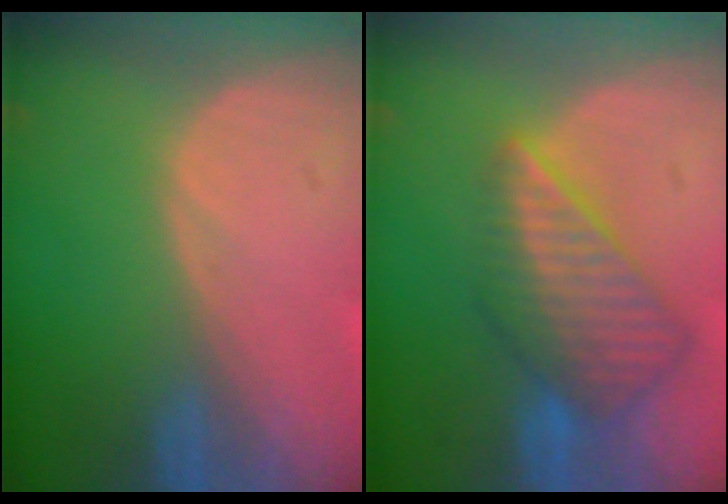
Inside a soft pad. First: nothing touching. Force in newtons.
{"total": 8.8, "press": 7.6, "slide": 4.4}